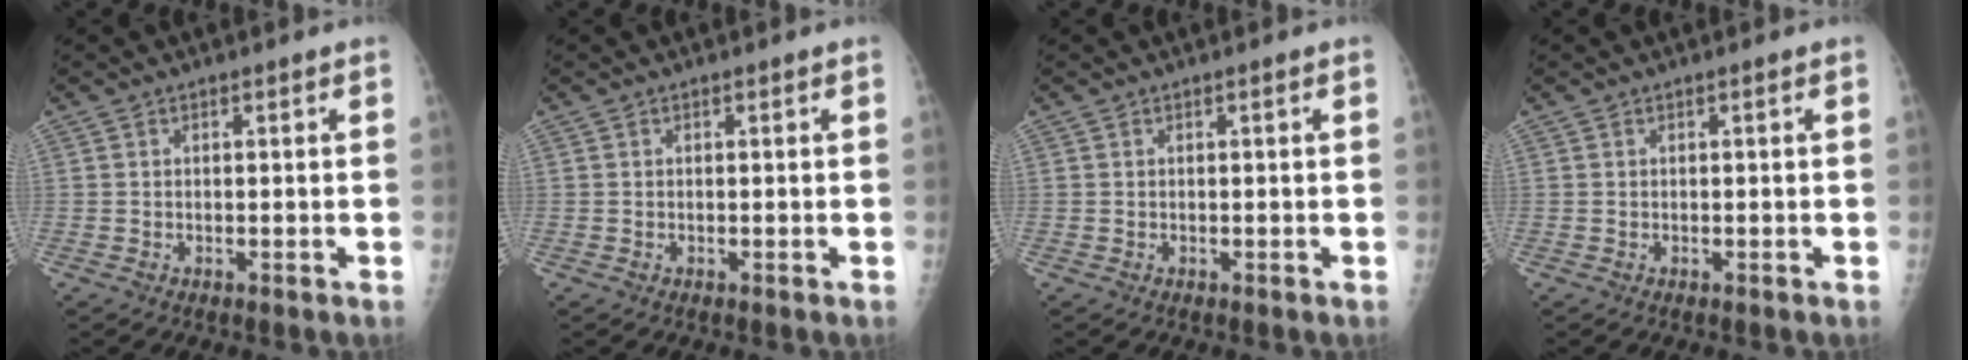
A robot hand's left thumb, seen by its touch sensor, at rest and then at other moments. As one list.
[{"total": 0.0}, {"total": 0.0}, {"total": 0.0}]